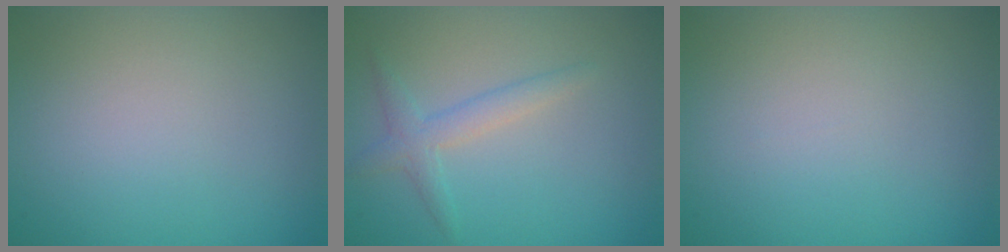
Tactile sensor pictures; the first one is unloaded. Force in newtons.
{"total": 2.2, "press": 2.2, "slide": 0.1}
{"total": 0.0}